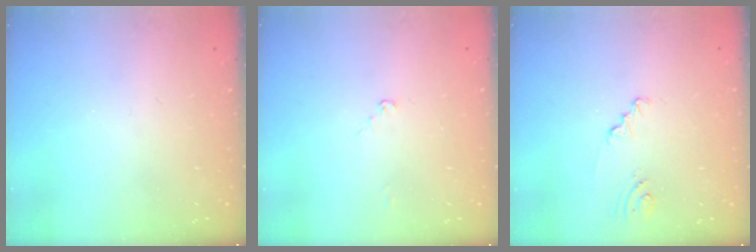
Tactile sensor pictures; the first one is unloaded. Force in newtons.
{"total": 2.0, "press": 2.0, "slide": 0.2}
{"total": 1.2, "press": 1.1, "slide": 0.1}